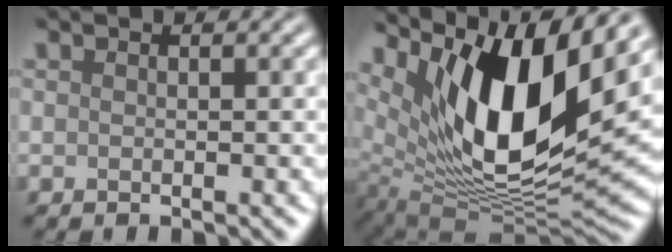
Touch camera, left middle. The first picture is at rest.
{"total": 13.5, "force": [5.8, 5.2, 11.0], "torque": [-0.192, -0.016, 0.114]}